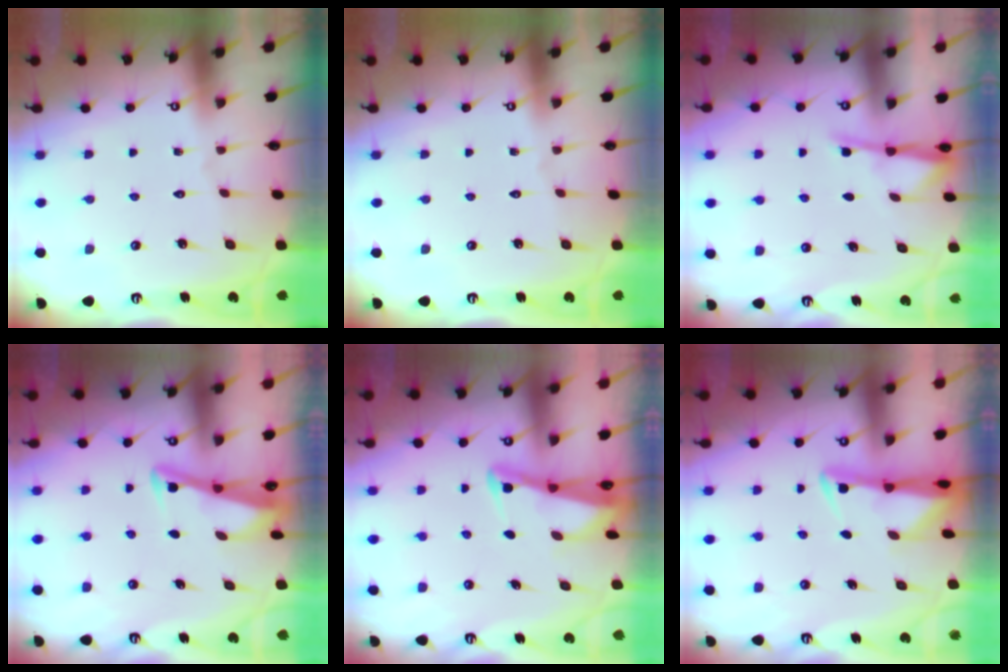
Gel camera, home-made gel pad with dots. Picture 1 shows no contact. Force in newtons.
{"total": 0.0}
{"total": 2.8, "press": 2.7, "slide": 0.5}
{"total": 3.3, "press": 3.3, "slide": 0.4}
{"total": 2.5, "press": 2.5, "slide": 0.2}
{"total": 3.0, "press": 2.9, "slide": 0.5}